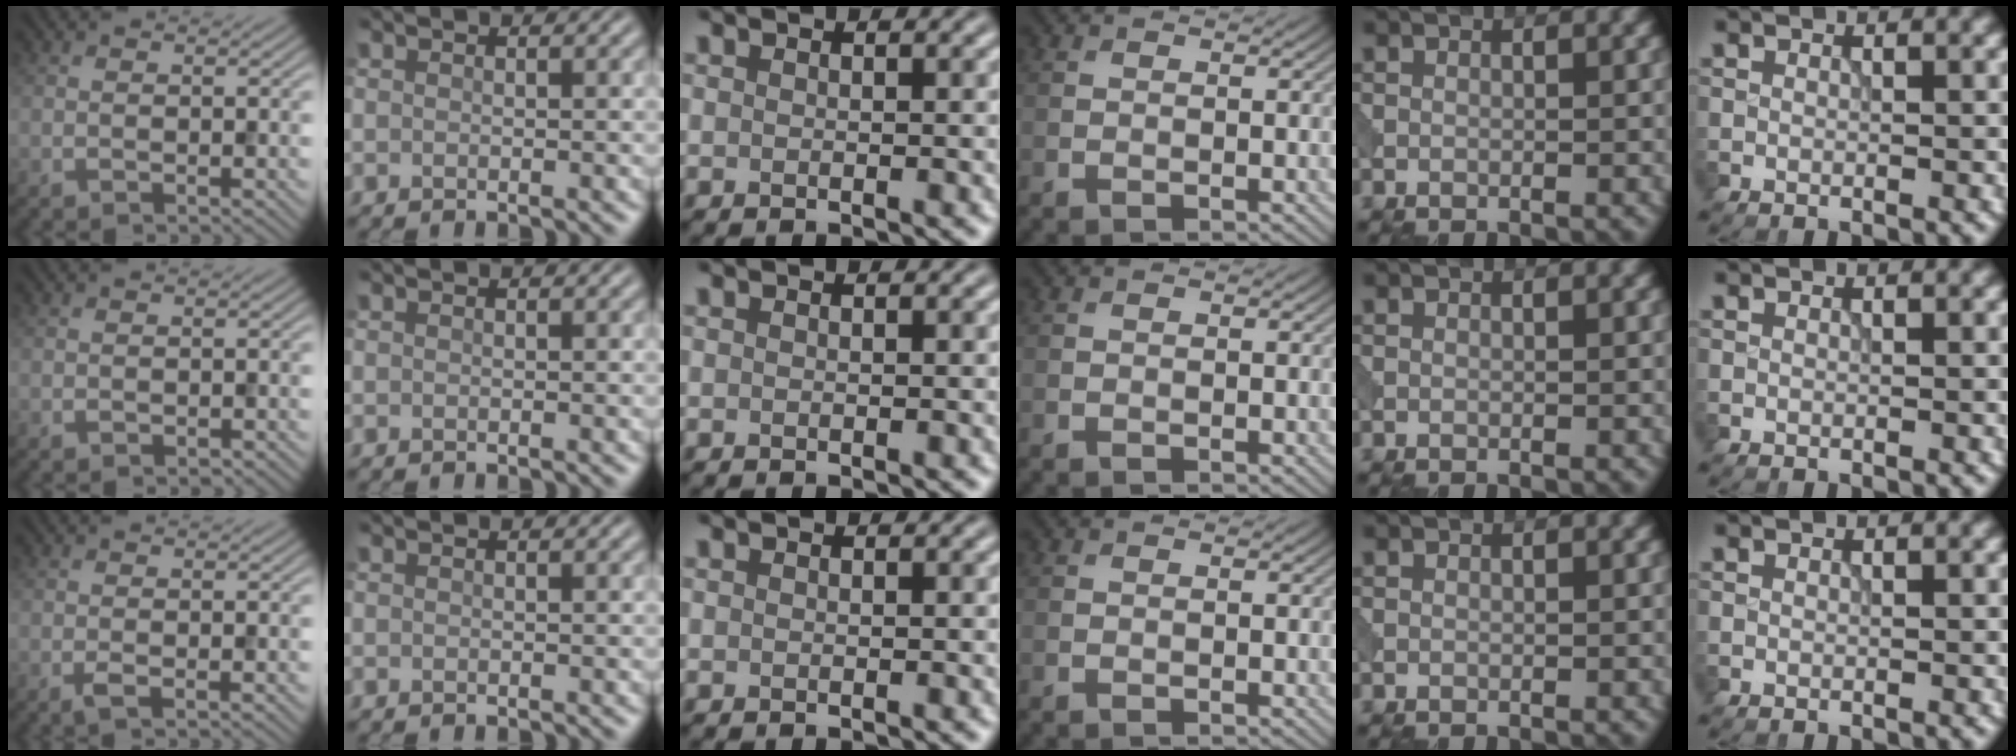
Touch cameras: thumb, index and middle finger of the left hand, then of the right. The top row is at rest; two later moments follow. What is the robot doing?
{"motion": "open", "object": "sandwich press"}